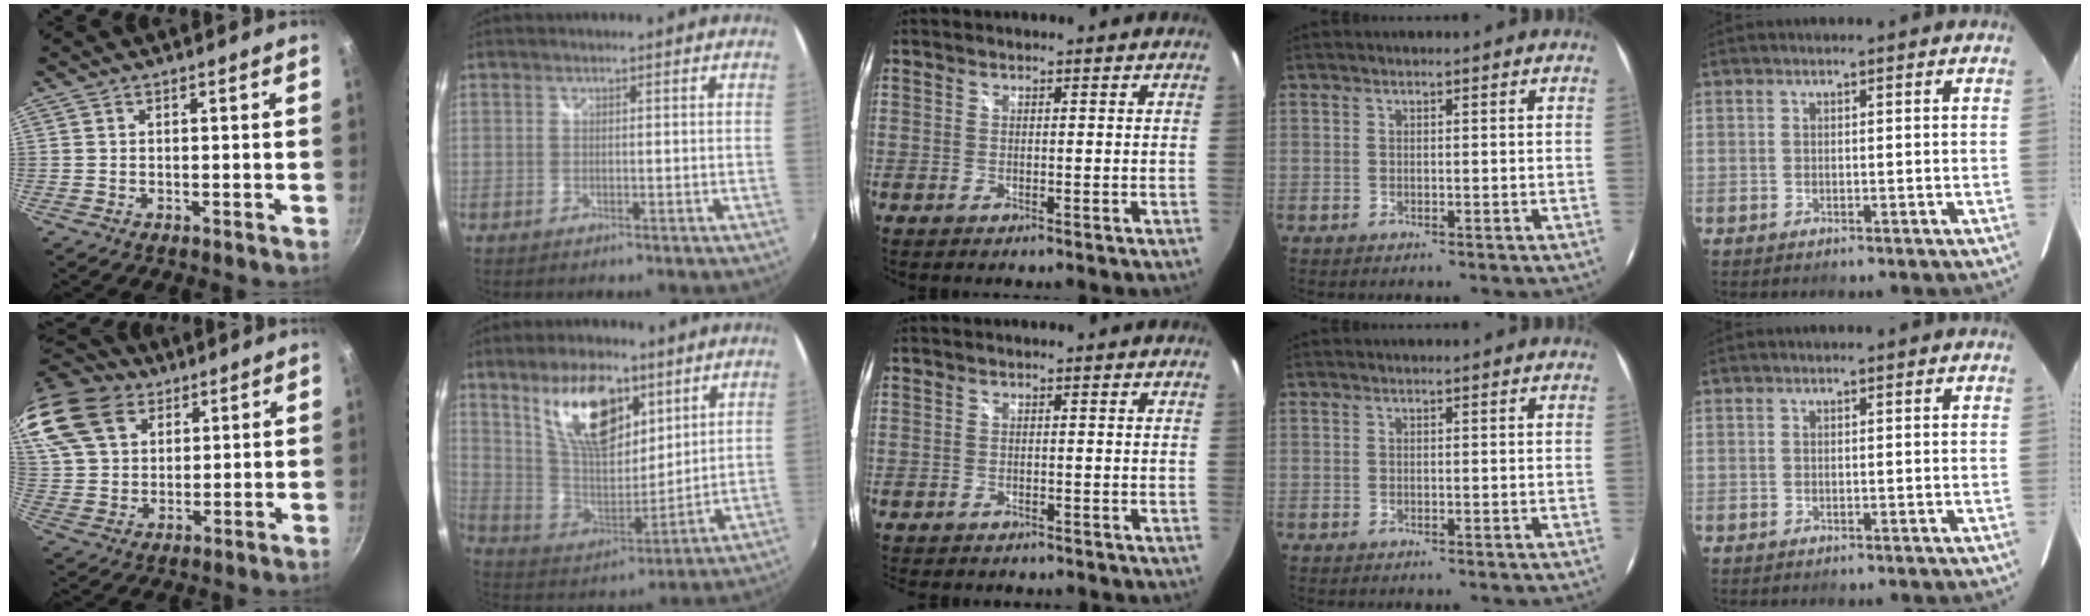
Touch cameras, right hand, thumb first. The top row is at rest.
{"thumb": {"total": 17.1, "force": [10.7, 11.1, 7.3], "torque": [-0.138, -0.015, 0.206]}, "index": {"total": 17.3, "force": [9.3, 8.3, 11.9], "torque": [-0.215, 0.005, 0.180]}, "middle": {"total": 3.7, "force": [-3.3, 1.1, 1.3], "torque": [-0.029, -0.011, -0.045]}}